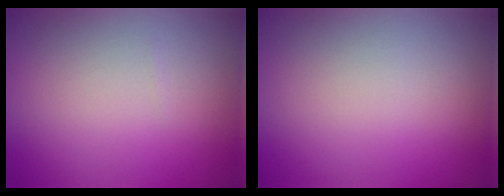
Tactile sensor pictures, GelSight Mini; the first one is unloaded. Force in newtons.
{"total": 0.0}